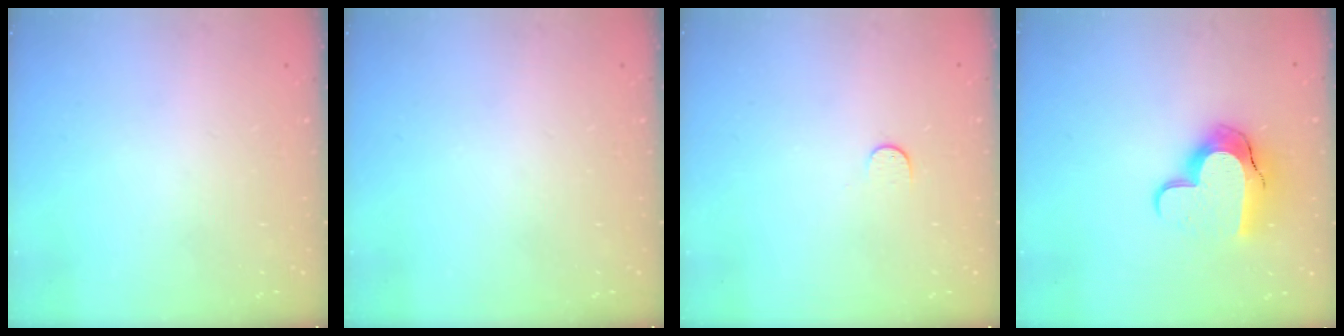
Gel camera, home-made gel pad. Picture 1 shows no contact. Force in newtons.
{"total": 0.0}
{"total": 3.9, "press": 3.9, "slide": 0.5}
{"total": 12.9, "press": 12.9, "slide": 0.9}